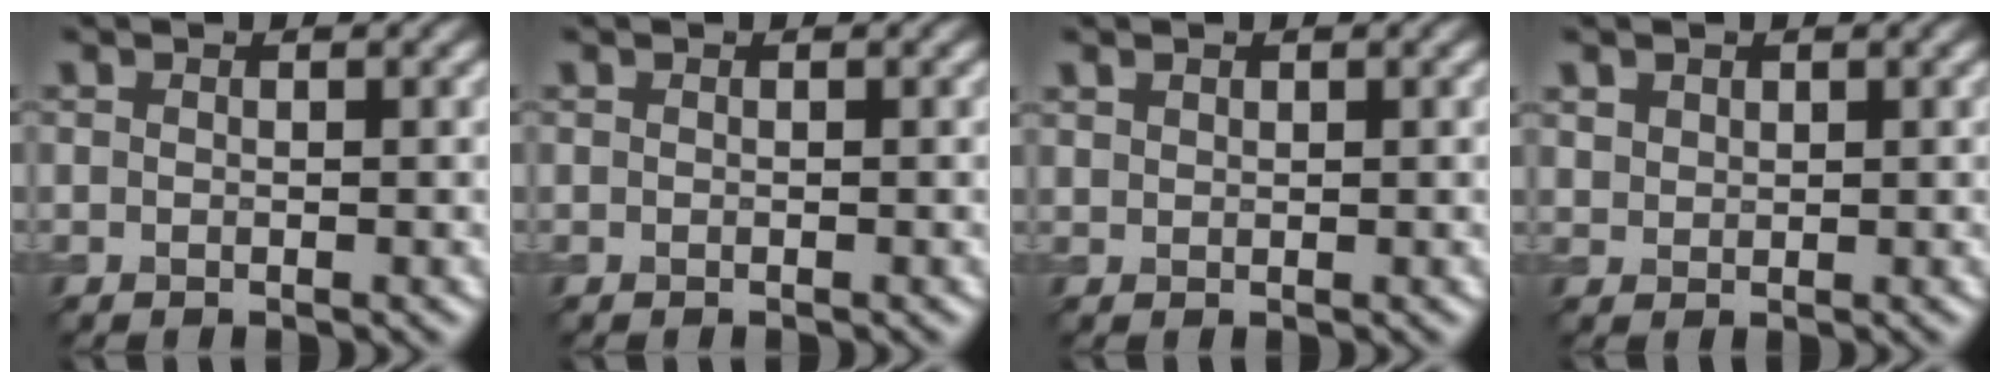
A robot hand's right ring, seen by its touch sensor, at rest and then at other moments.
{"total": 0.0}
{"total": 0.7, "force": [0.5, 0.4, 0.2], "torque": [-0.006, -0.001, 0.014]}
{"total": 1.2, "force": [0.8, 0.8, 0.3], "torque": [-0.006, -0.002, 0.018]}